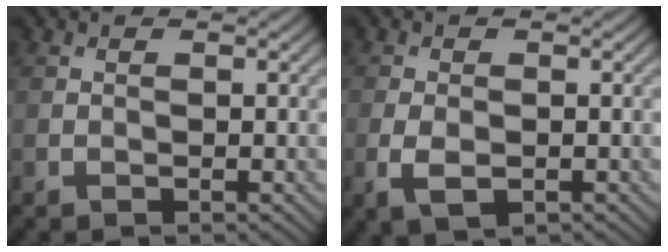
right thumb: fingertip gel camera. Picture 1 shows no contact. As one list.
[{"total": 3.4, "force": [-1.2, 1.8, 2.6], "torque": [-0.064, -0.009, -0.021]}]